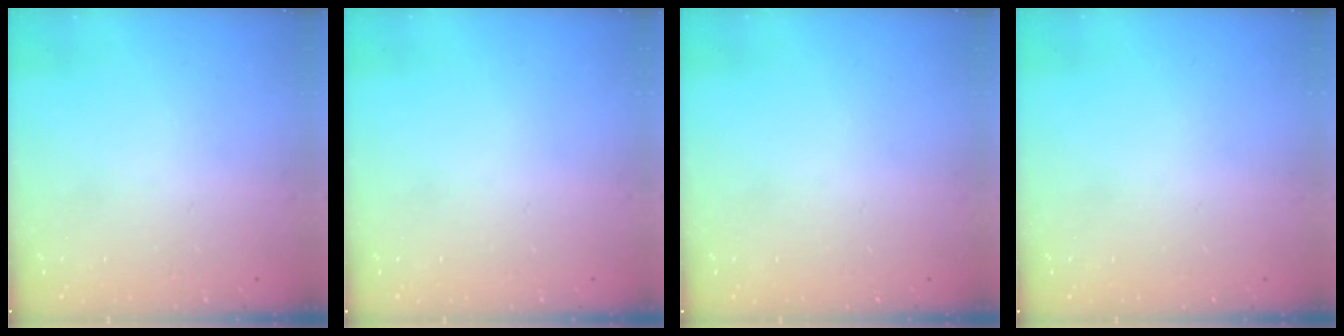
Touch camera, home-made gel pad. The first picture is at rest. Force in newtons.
{"total": 0.0}
{"total": 0.0}
{"total": 0.0}